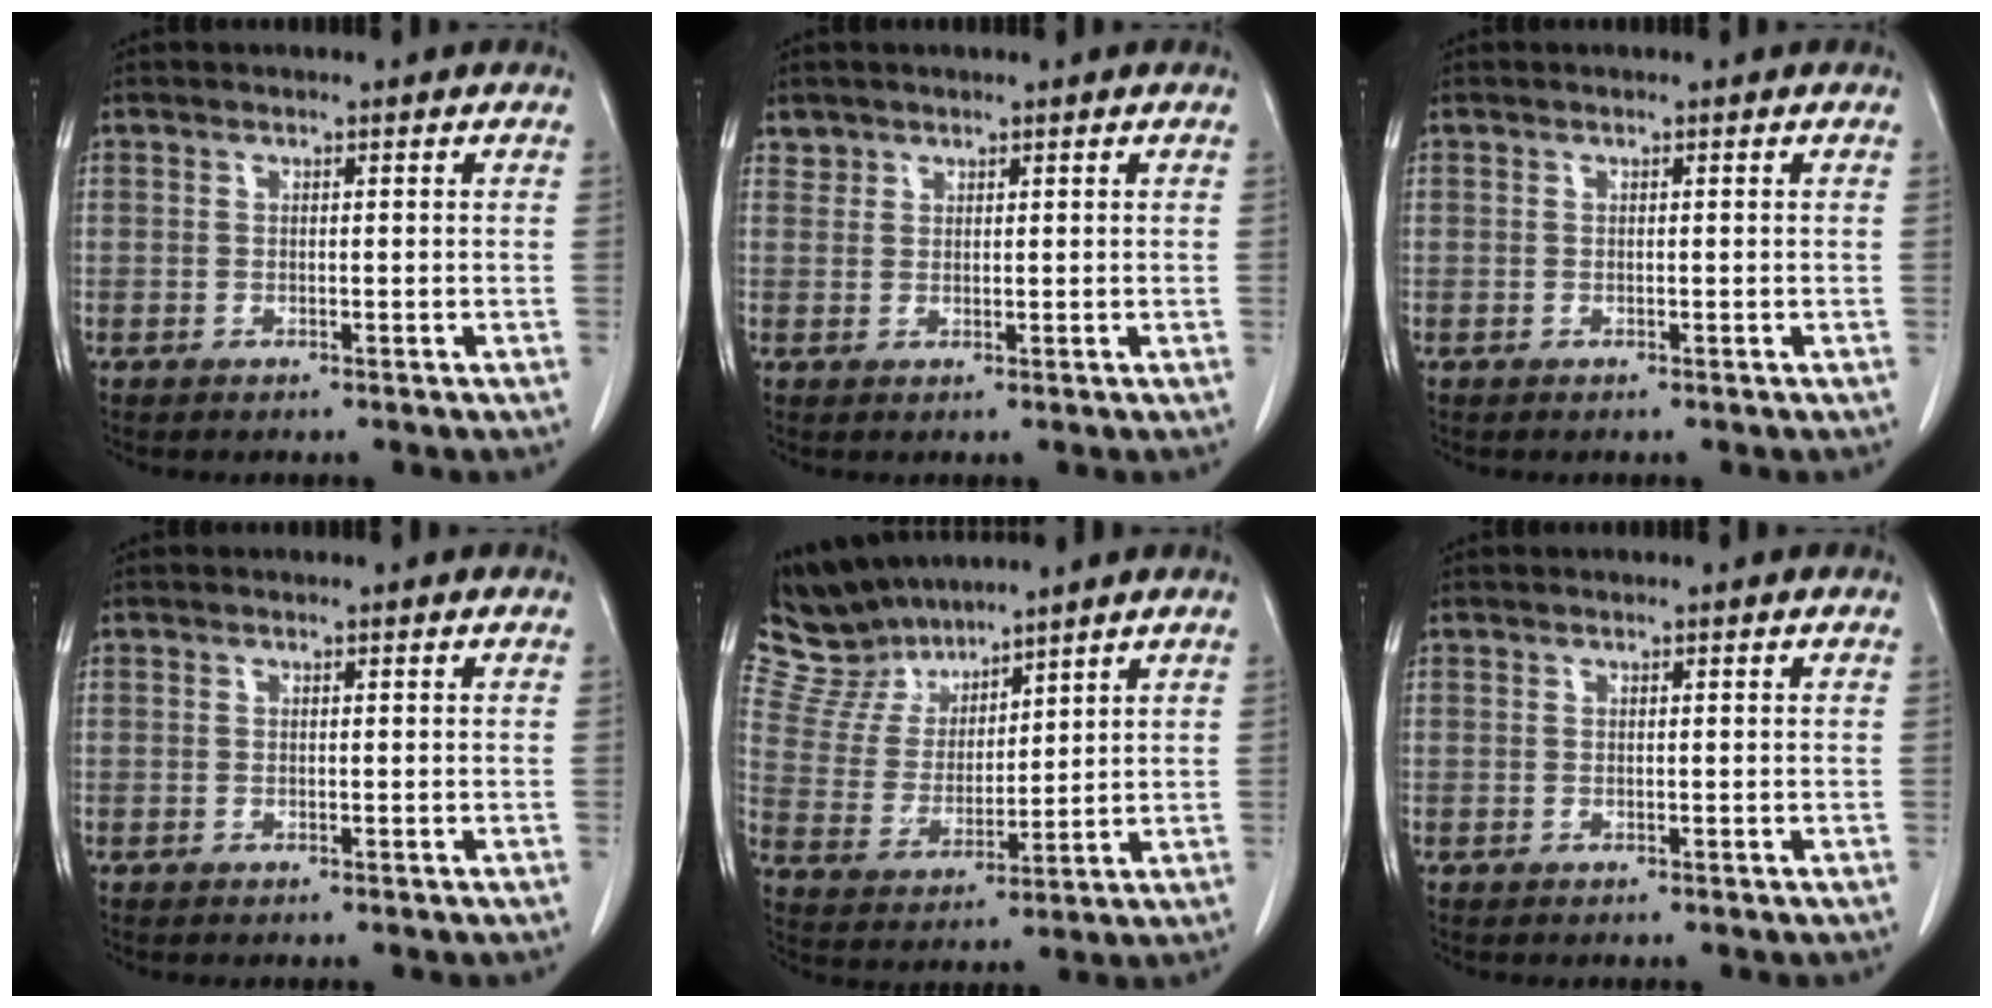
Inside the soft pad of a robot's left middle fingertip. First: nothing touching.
{"total": 1.4, "force": [1.1, 0.8, -0.3], "torque": [0.013, 0.005, 0.017]}
{"total": 0.0}
{"total": 0.0}
{"total": 10.0, "force": [9.3, 3.1, 1.9], "torque": [-0.055, 0.016, 0.193]}
{"total": 0.0}